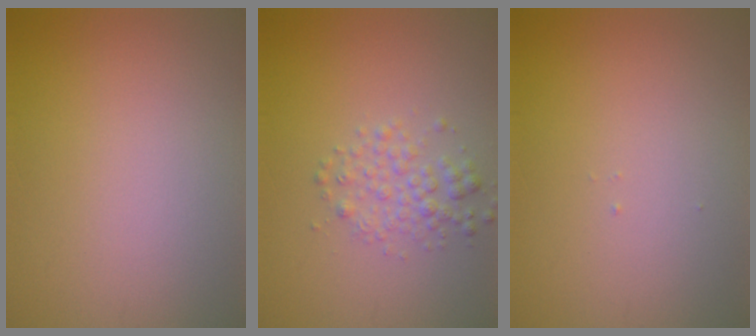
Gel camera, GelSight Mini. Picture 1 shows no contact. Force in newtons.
{"total": 2.4, "press": 2.4, "slide": 0.1}
{"total": 0.0}